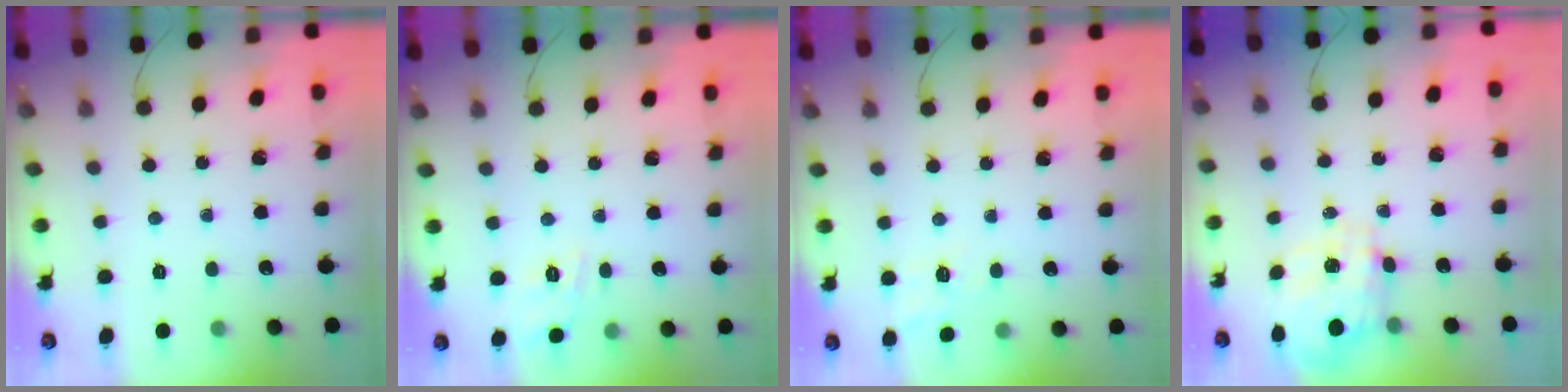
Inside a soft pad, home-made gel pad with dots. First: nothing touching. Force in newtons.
{"total": 10.0, "press": 9.9, "slide": 1.4}
{"total": 8.5, "press": 8.2, "slide": 2.2}
{"total": 3.4, "press": 3.3, "slide": 1.0}